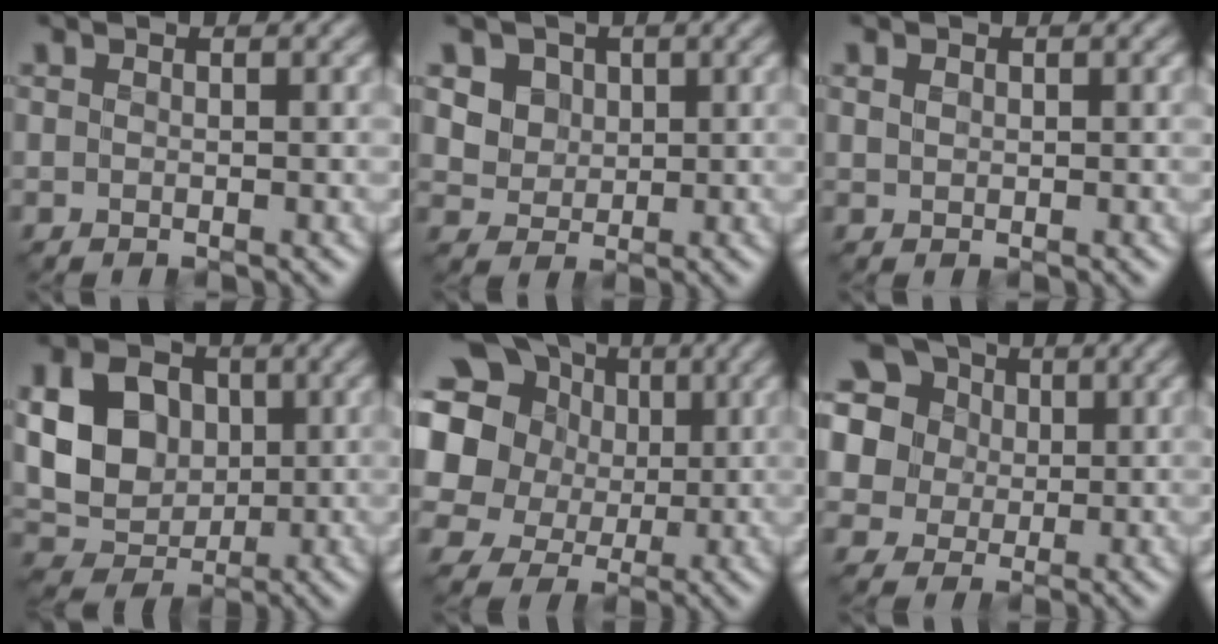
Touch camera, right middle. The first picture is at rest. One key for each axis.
{"total": 4.5, "fx": 1.8, "fy": 3.8, "fz": 1.7, "tx": -0.046, "ty": -0.005, "tz": 0.037}
{"total": 0.6, "fx": 0.2, "fy": 0.5, "fz": 0.3, "tx": -0.009, "ty": -0.003, "tz": 0.009}
{"total": 7.9, "fx": 0.7, "fy": 6.2, "fz": 4.9, "tx": -0.100, "ty": 0.002, "tz": 0.000}
{"total": 16.6, "fx": 4.8, "fy": 14.1, "fz": 7.3, "tx": -0.193, "ty": 0.022, "tz": 0.075}
{"total": 15.3, "fx": 6.1, "fy": 12.6, "fz": 6.3, "tx": -0.182, "ty": 0.048, "tz": 0.093}